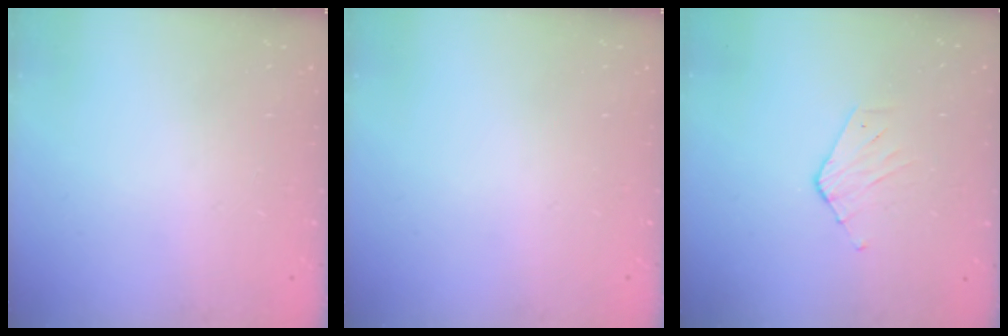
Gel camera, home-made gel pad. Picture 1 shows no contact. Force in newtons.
{"total": 0.0}
{"total": 3.4, "press": 3.4, "slide": 0.3}